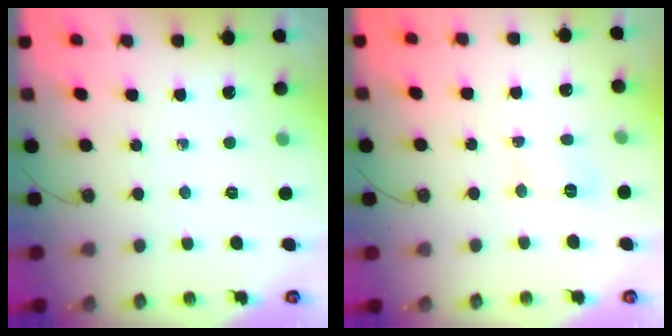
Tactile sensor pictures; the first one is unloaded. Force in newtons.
{"total": 4.0, "press": 3.9, "slide": 0.5}